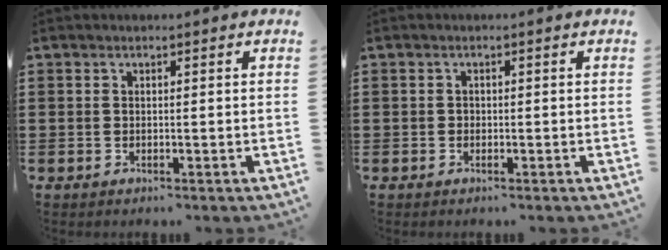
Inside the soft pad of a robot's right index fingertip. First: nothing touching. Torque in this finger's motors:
{"motor_torque": [0.15, -0.15, 0.00, 0.01]}